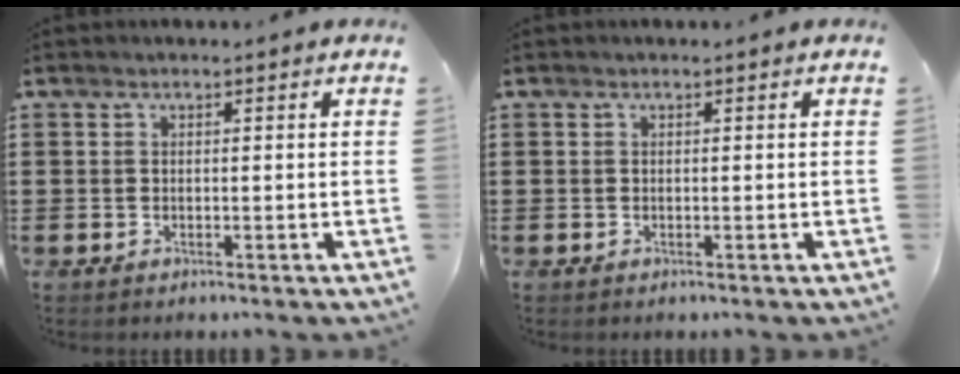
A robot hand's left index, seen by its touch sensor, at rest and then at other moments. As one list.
[{"total": 0.0}]